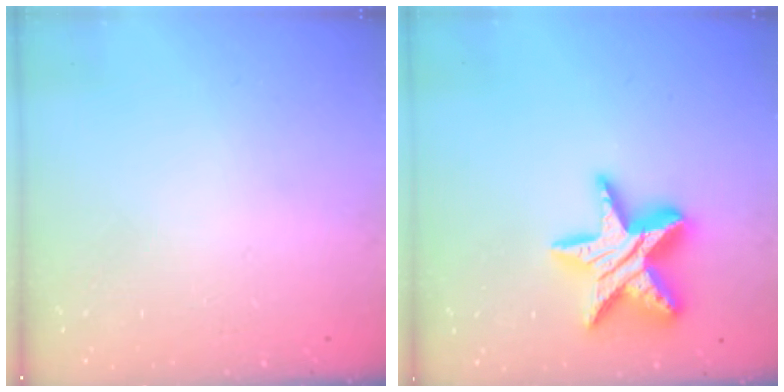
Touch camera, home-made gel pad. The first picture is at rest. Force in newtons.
{"total": 17.1, "press": 17.1, "slide": 1.2}